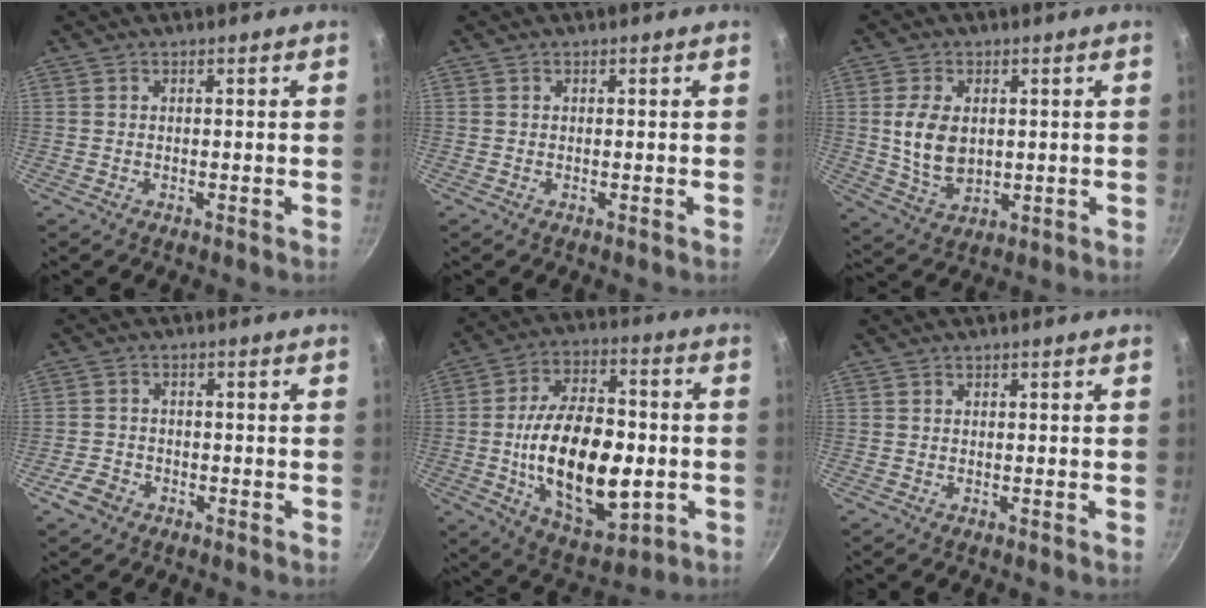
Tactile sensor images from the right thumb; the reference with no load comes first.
{"total": 0.0}
{"total": 9.3, "force": [1.0, 6.0, 6.9], "torque": [-0.124, -0.011, 0.031]}
{"total": 3.9, "force": [-2.3, 2.8, 1.5], "torque": [-0.028, 0.024, -0.042]}
{"total": 23.5, "force": [-3.1, 13.0, 19.3], "torque": [-0.305, 0.018, -0.035]}
{"total": 0.0}